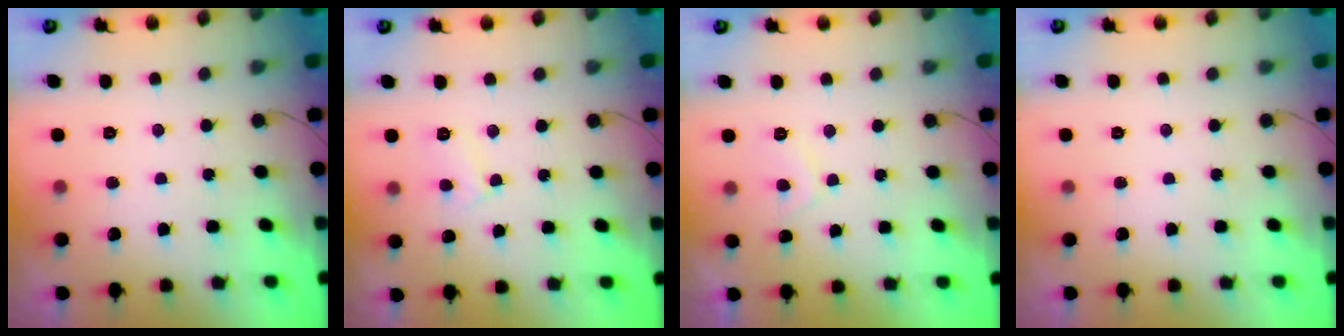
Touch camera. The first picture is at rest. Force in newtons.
{"total": 5.4, "press": 5.4, "slide": 0.5}
{"total": 2.1, "press": 2.0, "slide": 0.7}
{"total": 0.0}